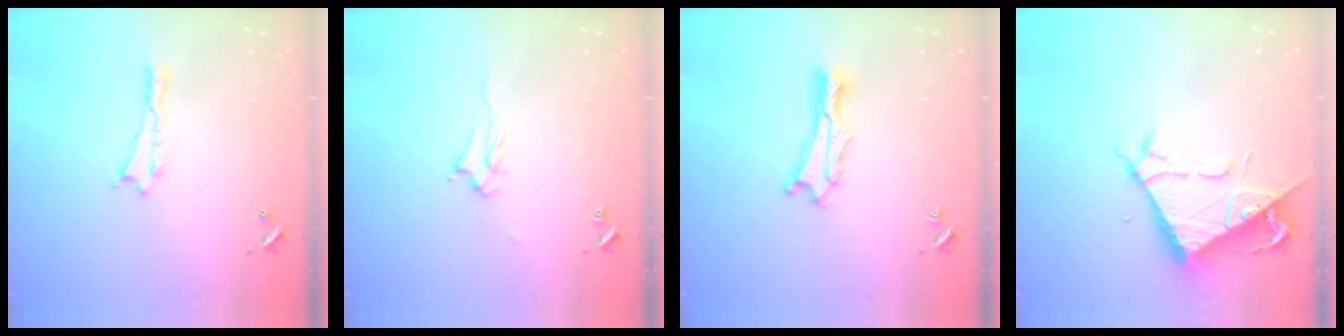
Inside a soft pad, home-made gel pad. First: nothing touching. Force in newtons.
{"total": 2.5, "press": 2.4, "slide": 0.4}
{"total": 1.9, "press": 1.9, "slide": 0.2}
{"total": 7.3, "press": 7.3, "slide": 0.6}